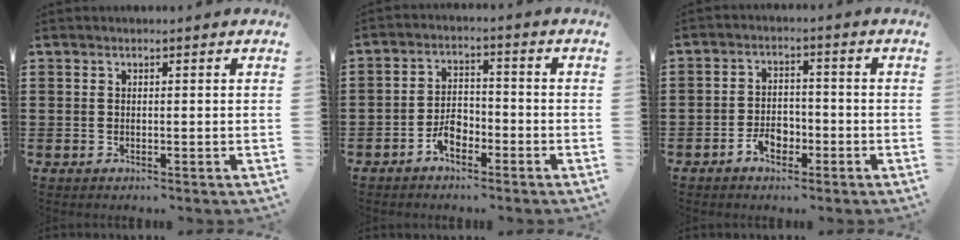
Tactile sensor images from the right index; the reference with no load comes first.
{"total": 4.0, "force": [-2.6, 2.1, 2.3], "torque": [-0.048, 0.003, -0.049]}
{"total": 4.0, "force": [-2.3, 2.4, 2.3], "torque": [-0.041, 0.005, -0.041]}